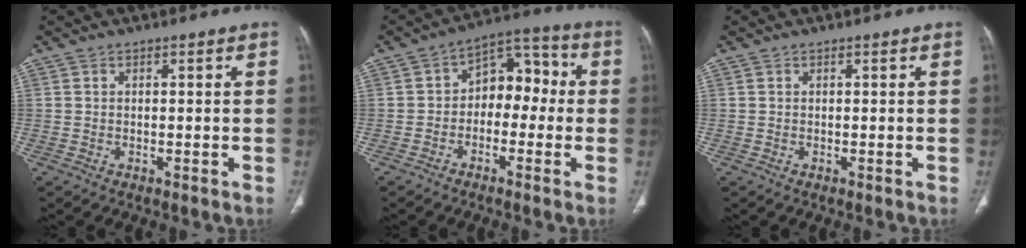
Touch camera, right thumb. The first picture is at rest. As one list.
[{"total": 9.8, "force": [-0.9, 6.7, 7.1], "torque": [-0.060, 0.047, -0.030]}, {"total": 0.0}]